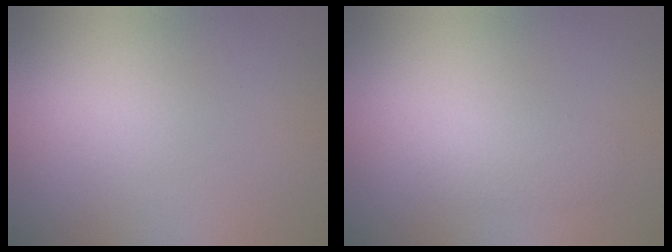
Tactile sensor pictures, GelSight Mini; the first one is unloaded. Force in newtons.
{"total": 2.3, "press": 2.3, "slide": 0.1}